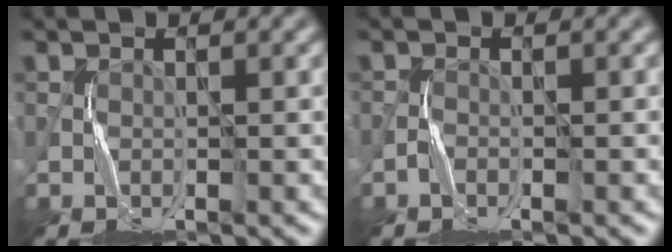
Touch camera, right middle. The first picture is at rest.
{"total": 1.0, "force": [-0.9, 0.3, 0.2], "torque": [-0.006, 0.003, -0.018]}